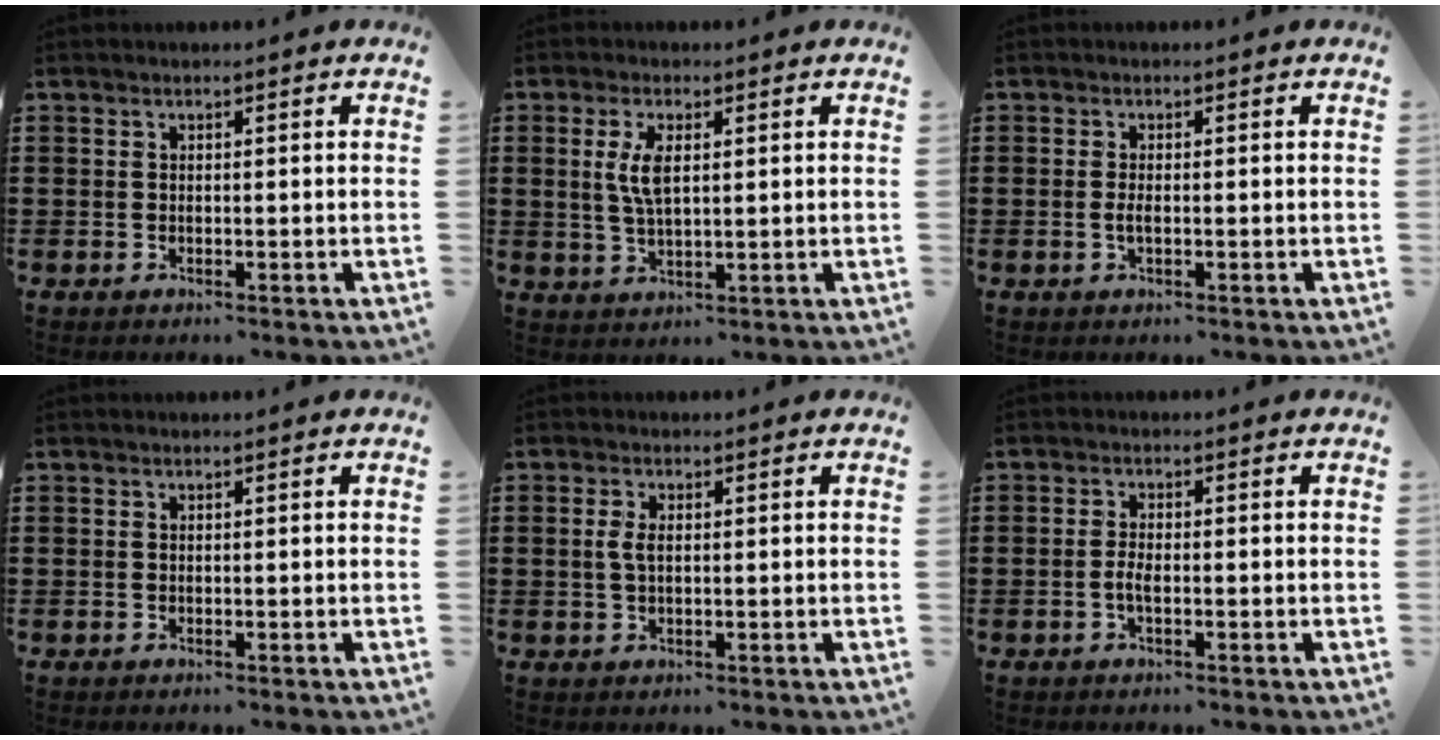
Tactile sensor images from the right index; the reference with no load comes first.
{"total": 4.9, "force": [1.1, 1.8, 4.4], "torque": [-0.099, 0.004, 0.015]}
{"total": 1.5, "force": [-0.3, 0.5, 1.4], "torque": [-0.033, -0.002, -0.008]}
{"total": 0.0}
{"total": 2.3, "force": [0.1, 1.0, 2.1], "torque": [-0.043, 0.004, 0.000]}
{"total": 2.1, "force": [-0.6, 0.7, 1.9], "torque": [-0.042, -0.001, -0.014]}